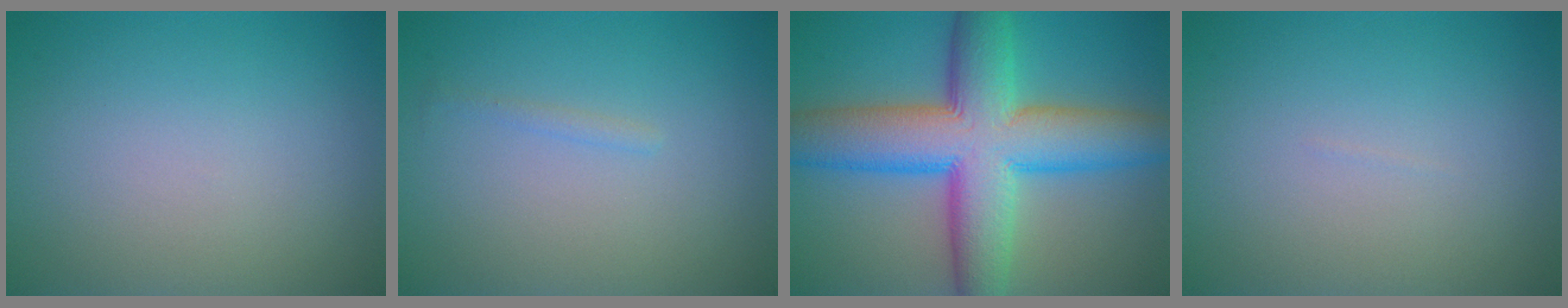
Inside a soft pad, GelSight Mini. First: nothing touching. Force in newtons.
{"total": 0.6, "press": 0.6, "slide": 0.0}
{"total": 12.1, "press": 12.1, "slide": 0.4}
{"total": 0.0}